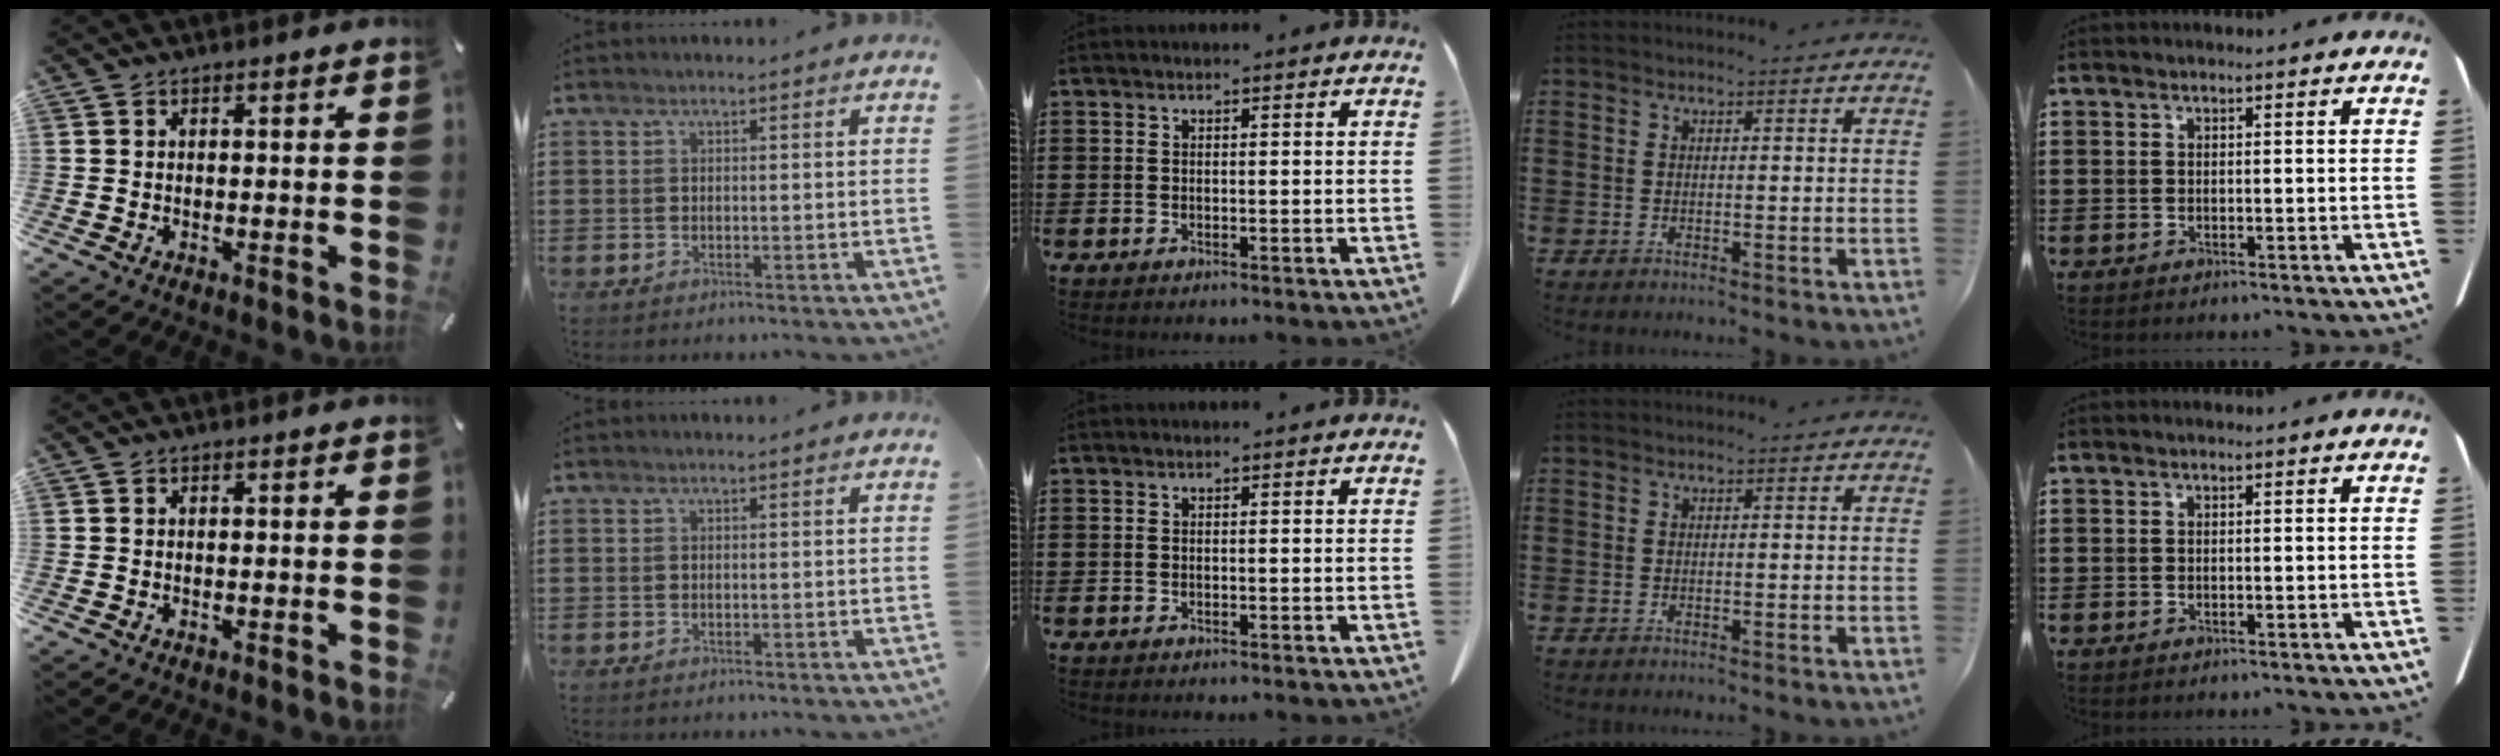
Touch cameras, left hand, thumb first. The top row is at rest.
{}